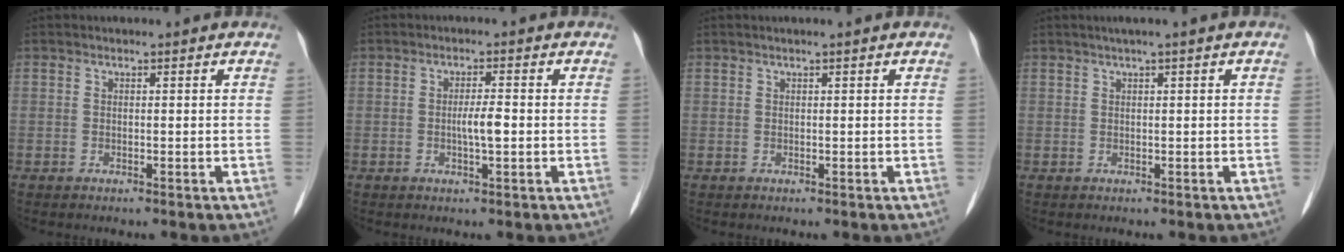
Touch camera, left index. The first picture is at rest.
{"total": 2.8, "force": [-0.5, 0.3, 2.8], "torque": [-0.052, -0.001, -0.005]}
{"total": 0.5, "force": [0.2, -0.2, 0.5], "torque": [-0.013, 0.001, 0.010]}
{"total": 1.6, "force": [0.7, -0.3, 1.4], "torque": [-0.028, 0.008, 0.017]}